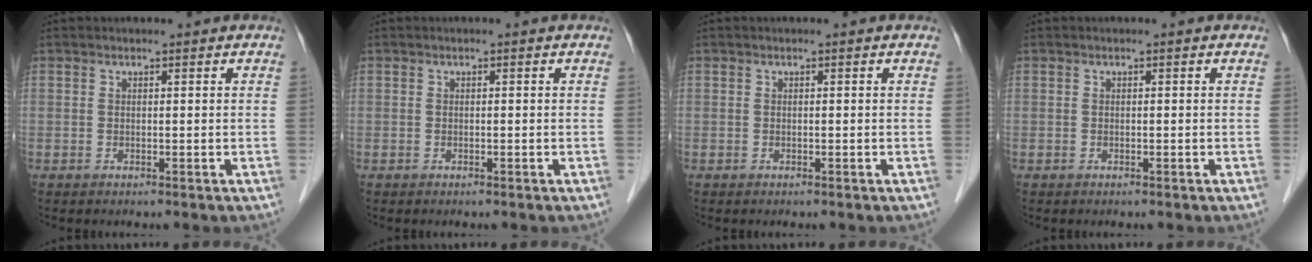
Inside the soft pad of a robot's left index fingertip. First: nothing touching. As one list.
[{"total": 0.0}, {"total": 0.0}, {"total": 0.0}]